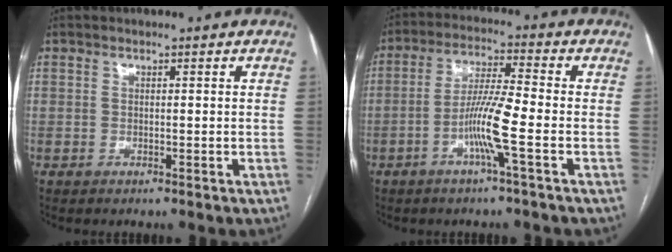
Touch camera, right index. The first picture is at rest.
{"total": 8.0, "force": [-2.8, -0.5, 7.5], "torque": [-0.146, -0.002, -0.059]}